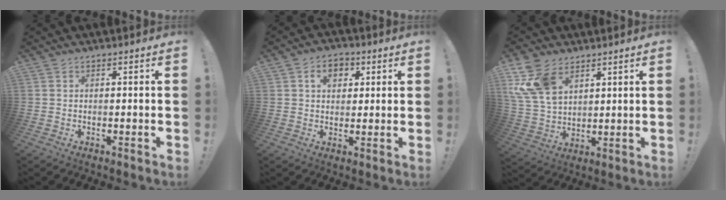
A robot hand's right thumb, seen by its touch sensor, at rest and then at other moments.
{"total": 6.8, "force": [2.4, 5.2, 3.7], "torque": [-0.049, 0.001, 0.043]}
{"total": 13.1, "force": [6.6, 8.7, 7.3], "torque": [-0.156, -0.027, 0.132]}